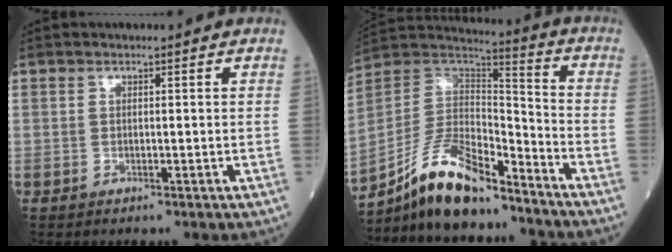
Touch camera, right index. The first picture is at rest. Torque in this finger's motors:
{"motor_torque": [1.12, -1.02, 0.50, 0.14]}